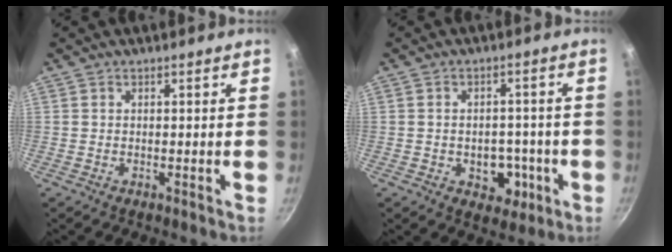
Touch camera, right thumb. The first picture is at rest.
{"total": 7.0, "force": [-2.2, 5.1, 4.2], "torque": [-0.025, 0.011, -0.022]}